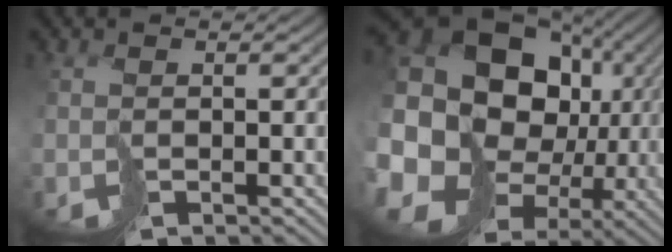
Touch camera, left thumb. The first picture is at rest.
{"total": 21.7, "force": [1.3, 17.3, 13.0], "torque": [-0.308, -0.029, 0.028]}